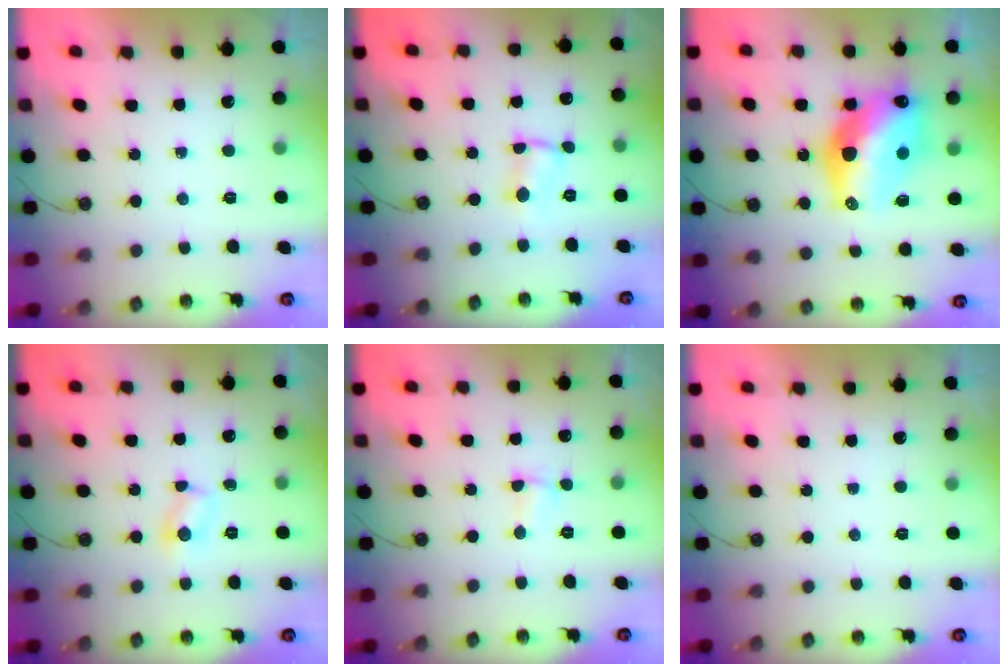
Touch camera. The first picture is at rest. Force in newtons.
{"total": 1.3, "press": 1.3, "slide": 0.5}
{"total": 17.0, "press": 16.9, "slide": 1.3}
{"total": 3.1, "press": 3.1, "slide": 0.4}
{"total": 2.2, "press": 2.1, "slide": 0.5}
{"total": 0.0}